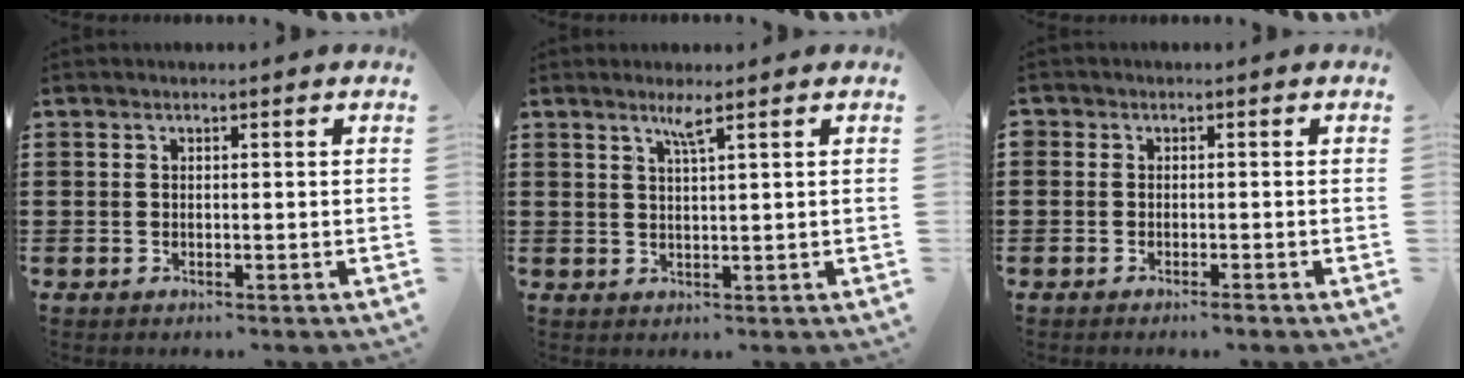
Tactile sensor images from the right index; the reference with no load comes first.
{"total": 2.6, "force": [1.7, -0.3, 1.9], "torque": [-0.041, -0.004, 0.028]}
{"total": 1.0, "force": [-0.9, 0.4, 0.1], "torque": [-0.004, 0.003, -0.019]}